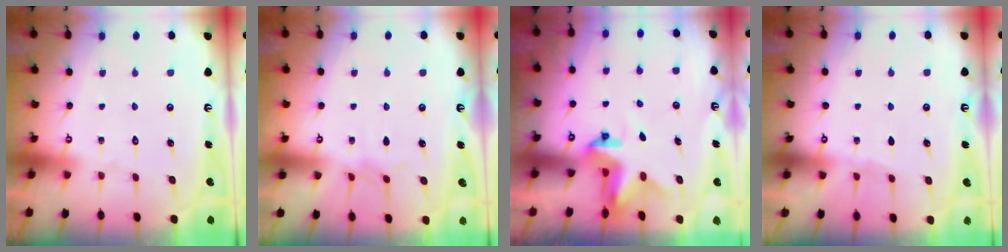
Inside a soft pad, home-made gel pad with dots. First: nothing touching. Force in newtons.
{"total": 3.5, "press": 3.5, "slide": 0.5}
{"total": 3.8, "press": 3.8, "slide": 0.2}
{"total": 3.2, "press": 3.2, "slide": 0.5}